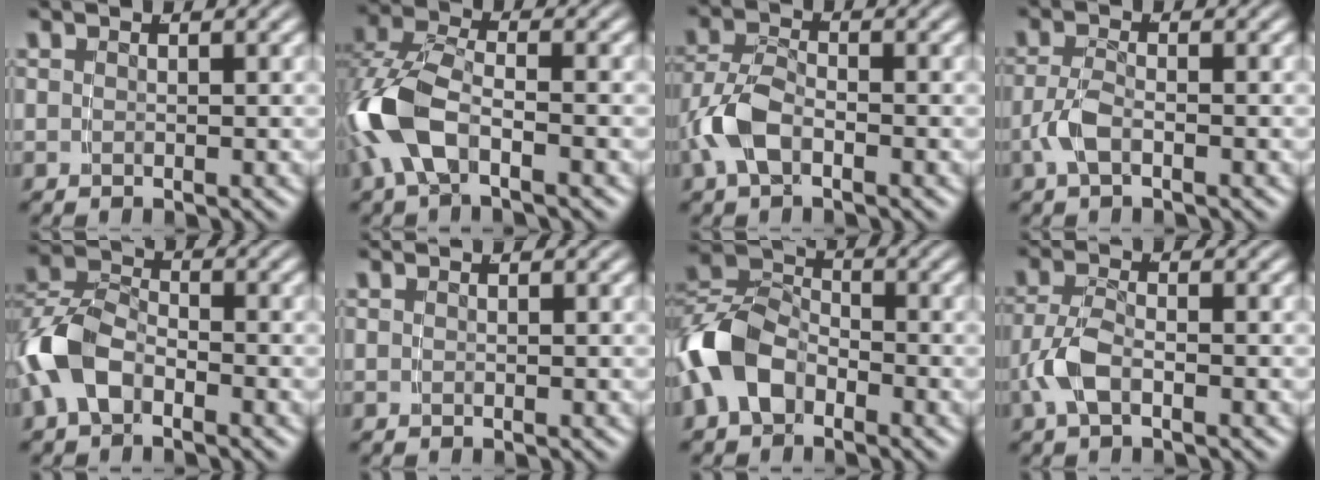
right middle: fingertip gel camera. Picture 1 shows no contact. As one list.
[{"total": 5.6, "force": [-1.9, 3.1, 4.3], "torque": [-0.121, -0.016, -0.023]}, {"total": 3.4, "force": [-1.5, 1.8, 2.5], "torque": [-0.063, -0.004, -0.023]}, {"total": 2.2, "force": [-1.2, 0.5, 1.7], "torque": [-0.035, -0.003, -0.020]}, {"total": 4.9, "force": [-2.0, 3.3, 3.0], "torque": [-0.075, -0.007, -0.034]}, {"total": 0.0}, {"total": 5.3, "force": [-1.8, 3.9, 3.1], "torque": [-0.071, -0.003, -0.032]}, {"total": 2.9, "force": [-1.3, 1.2, 2.3], "torque": [-0.052, -0.003, -0.020]}]